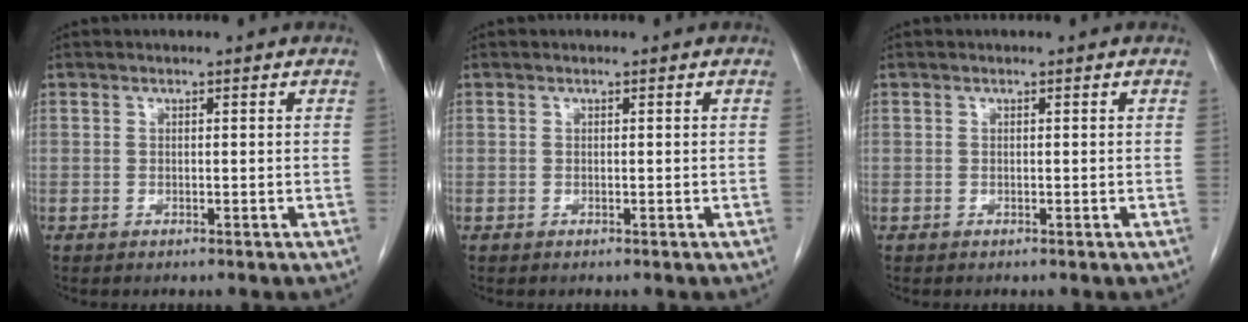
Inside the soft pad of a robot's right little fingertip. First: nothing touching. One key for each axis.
{"total": 0.0}
{"total": 0.0}